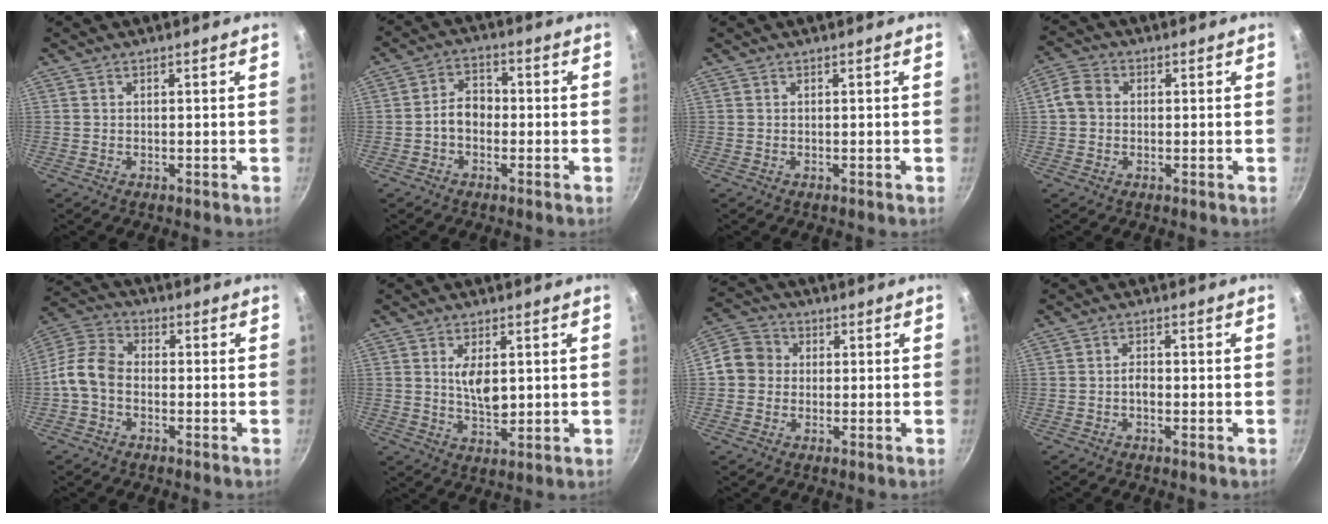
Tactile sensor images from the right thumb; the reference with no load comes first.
{"total": 5.4, "force": [-1.2, 4.0, 3.4], "torque": [-0.034, 0.026, -0.029]}
{"total": 0.0}
{"total": 4.7, "force": [0.1, 3.9, 2.6], "torque": [-0.040, 0.010, -0.012]}
{"total": 8.2, "force": [-2.2, 5.8, 5.4], "torque": [-0.100, 0.036, -0.062]}
{"total": 6.3, "force": [1.2, 3.1, 5.3], "torque": [-0.084, -0.015, 0.026]}
{"total": 7.3, "force": [0.1, 6.6, 3.1], "torque": [-0.026, 0.016, -0.020]}
{"total": 2.0, "force": [-0.6, 1.1, 1.6], "torque": [-0.025, 0.008, -0.014]}